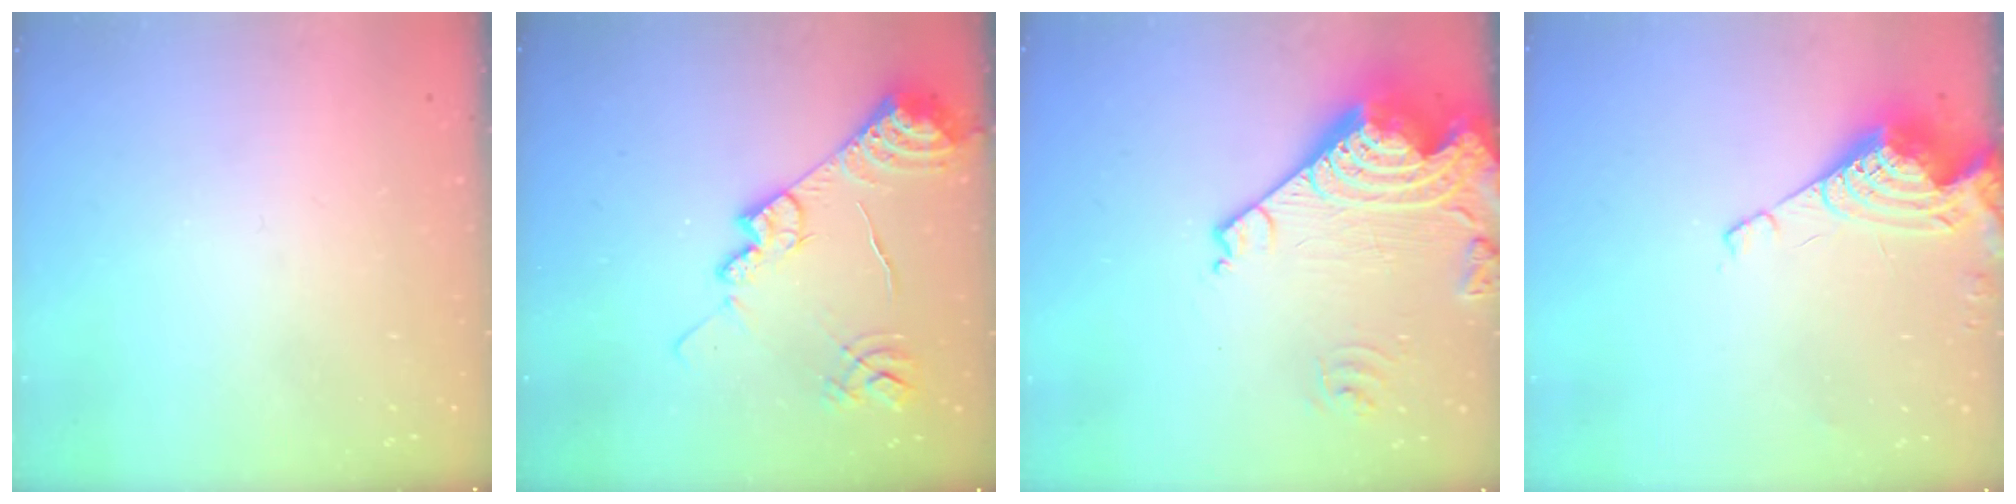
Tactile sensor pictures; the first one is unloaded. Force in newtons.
{"total": 15.2, "press": 15.1, "slide": 1.3}
{"total": 22.2, "press": 22.0, "slide": 2.9}
{"total": 9.8, "press": 9.7, "slide": 1.2}